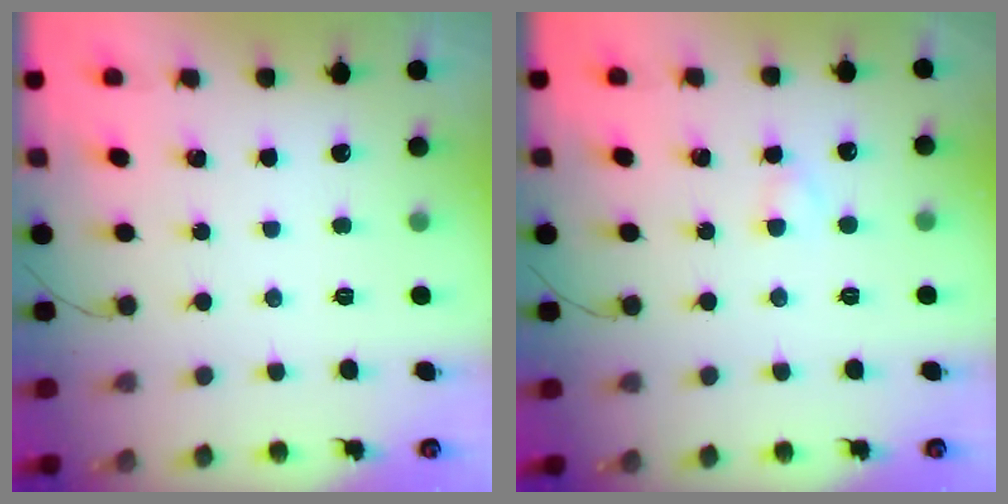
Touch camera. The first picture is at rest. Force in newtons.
{"total": 2.2, "press": 2.0, "slide": 0.9}